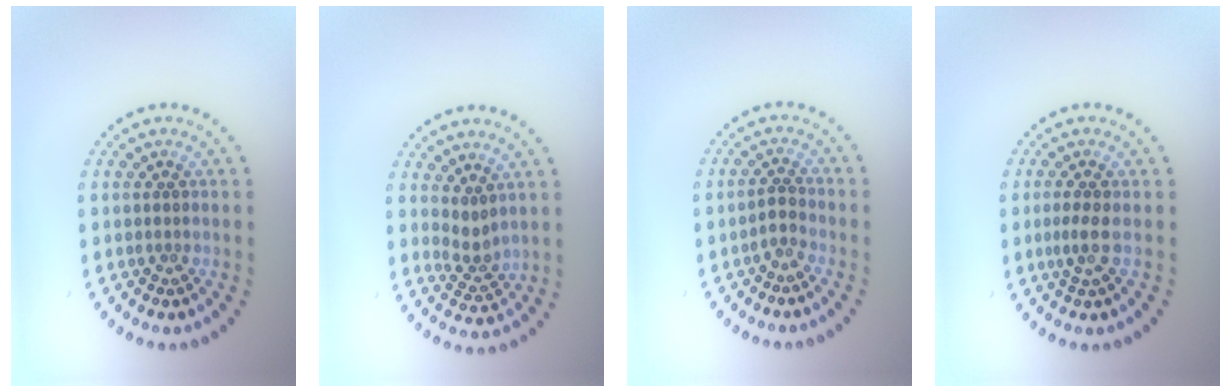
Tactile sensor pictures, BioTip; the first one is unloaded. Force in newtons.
{"total": 1.8, "press": 1.3, "slide": 1.2}
{"total": 1.4, "press": 1.0, "slide": 1.0}
{"total": 1.7, "press": 1.4, "slide": 1.0}